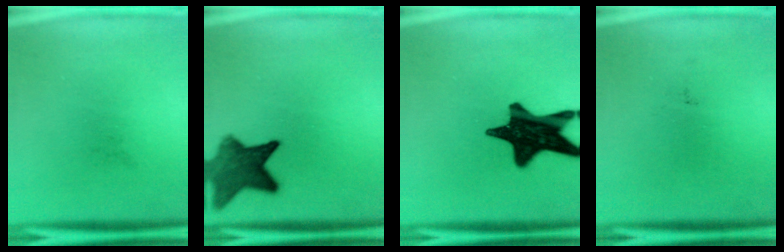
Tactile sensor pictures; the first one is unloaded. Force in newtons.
{"total": 9.7}
{"total": 17.9}
{"total": 0.0}